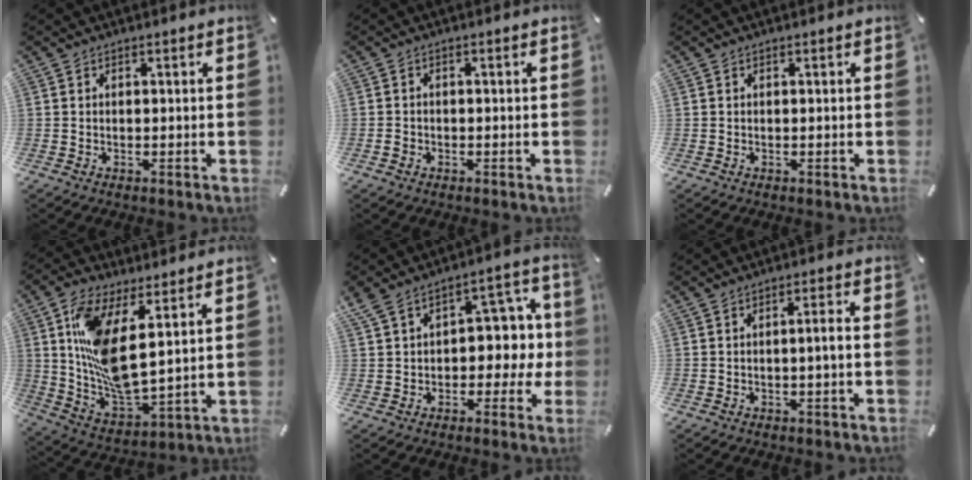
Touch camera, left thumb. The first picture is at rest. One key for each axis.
{"total": 1.4, "fx": -0.7, "fy": 1.1, "fz": 0.6, "tx": -0.011, "ty": 0.004, "tz": -0.015}
{"total": 0.0}
{"total": 13.0, "fx": 5.3, "fy": 4.7, "fz": 10.9, "tx": -0.239, "ty": -0.041, "tz": 0.097}
{"total": 11.8, "fx": 2.1, "fy": 8.1, "fz": 8.3, "tx": -0.119, "ty": -0.006, "tz": 0.042}
{"total": 3.4, "fx": -0.5, "fy": 0.3, "fz": 3.4, "tx": -0.060, "ty": 0.000, "tz": -0.011}